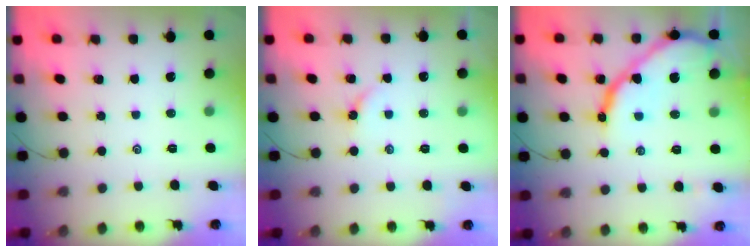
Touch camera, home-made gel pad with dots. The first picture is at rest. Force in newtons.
{"total": 4.8, "press": 4.8, "slide": 0.5}
{"total": 14.6, "press": 14.5, "slide": 1.3}